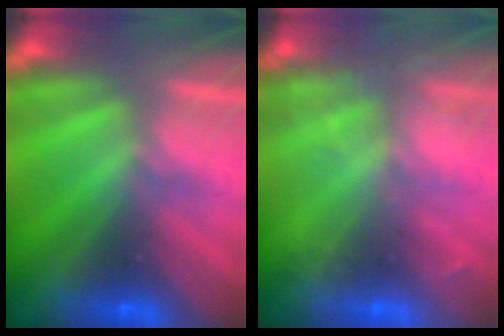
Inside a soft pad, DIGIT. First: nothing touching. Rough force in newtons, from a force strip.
{"total": 9.1}